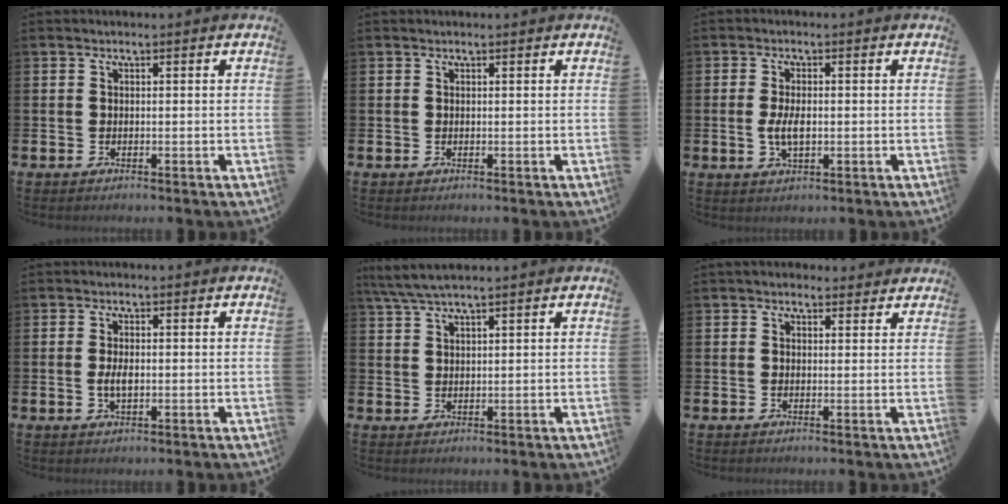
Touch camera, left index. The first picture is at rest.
{"total": 0.0}
{"total": 3.5, "force": [-0.2, 1.6, 3.1], "torque": [-0.048, 0.000, -0.006]}
{"total": 2.3, "force": [-0.1, 1.1, 2.0], "torque": [-0.036, 0.002, -0.004]}
{"total": 3.8, "force": [3.2, 0.3, 1.9], "torque": [-0.050, -0.003, 0.061]}
{"total": 1.8, "force": [1.6, 0.8, 0.1], "torque": [0.005, 0.000, 0.027]}